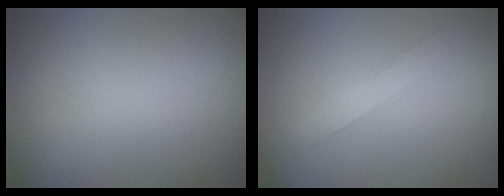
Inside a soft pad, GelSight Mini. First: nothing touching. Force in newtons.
{"total": 2.2, "press": 2.2, "slide": 0.1}